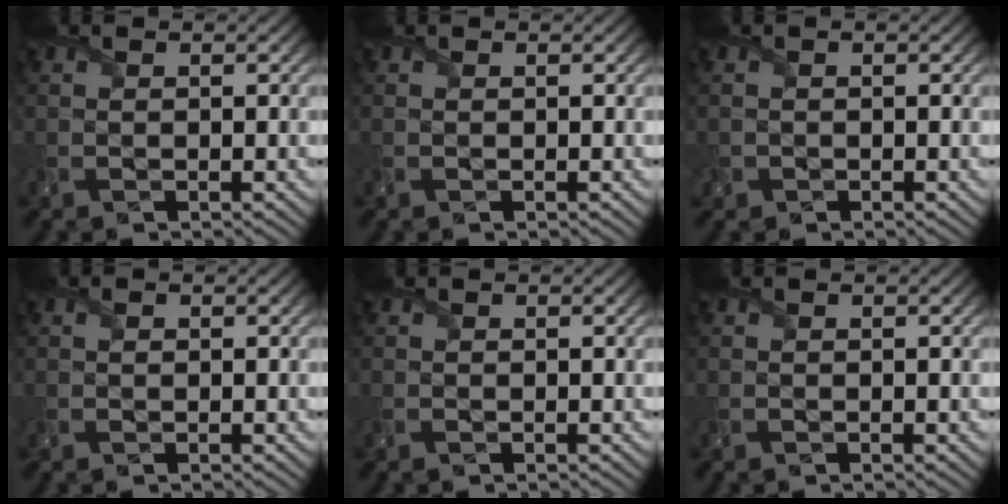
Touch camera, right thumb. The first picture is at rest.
{"total": 0.0}
{"total": 0.8, "force": [-0.4, 0.7, 0.1], "torque": [0.000, -0.007, -0.009]}
{"total": 0.6, "force": [0.1, 0.3, 0.4], "torque": [-0.010, 0.001, 0.001]}
{"total": 0.0}
{"total": 0.0}